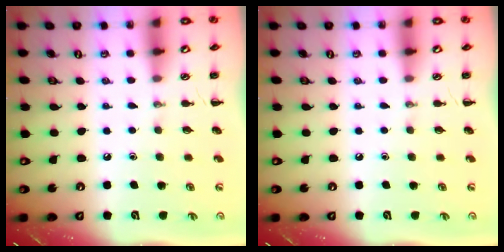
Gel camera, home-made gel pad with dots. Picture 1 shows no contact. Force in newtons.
{"total": 0.0}